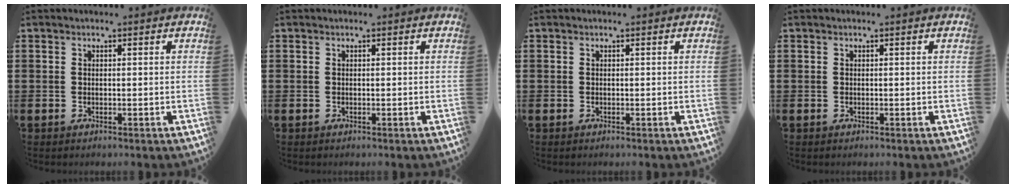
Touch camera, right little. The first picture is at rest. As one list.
[{"total": 0.0}, {"total": 0.0}, {"total": 0.0}]